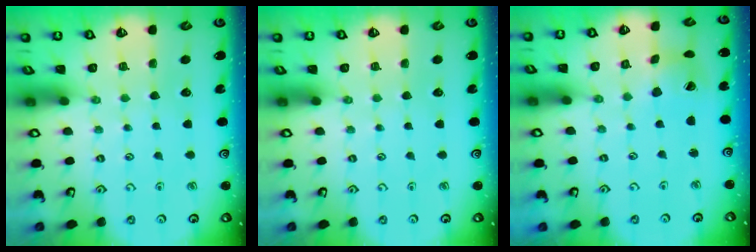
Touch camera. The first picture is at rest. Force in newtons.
{"total": 0.0}
{"total": 5.4, "press": 5.4, "slide": 0.5}